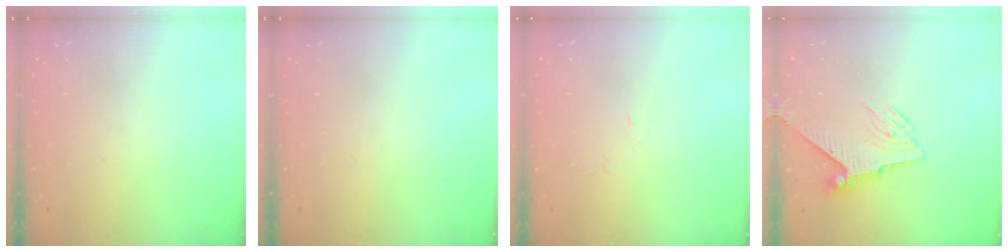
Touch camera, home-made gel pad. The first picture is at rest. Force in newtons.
{"total": 0.0}
{"total": 2.7, "press": 2.7, "slide": 0.3}
{"total": 7.0, "press": 6.9, "slide": 1.1}